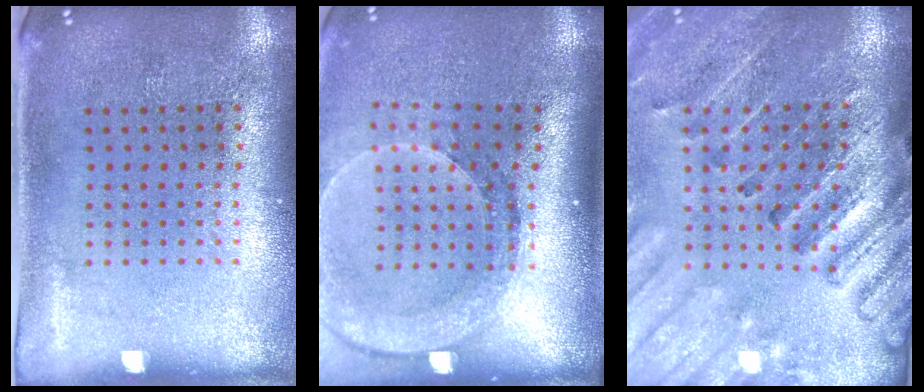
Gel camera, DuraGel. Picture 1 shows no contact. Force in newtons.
{"total": 2.6, "press": 2.0, "slide": 1.6}
{"total": 2.7, "press": 2.7, "slide": 0.3}